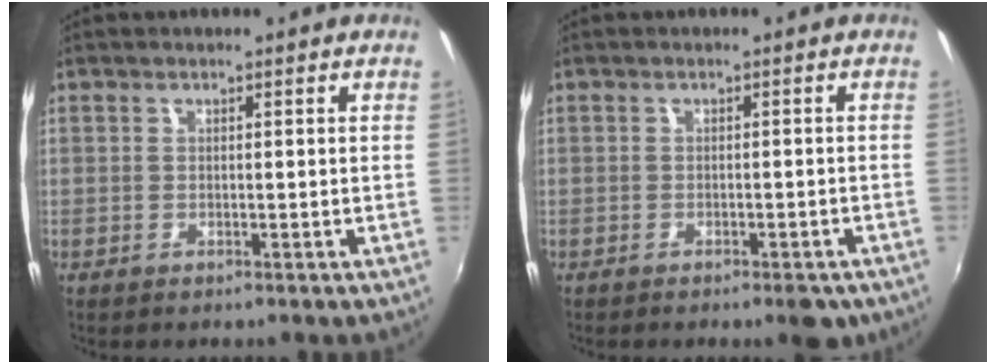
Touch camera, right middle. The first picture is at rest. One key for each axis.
{"total": 4.7, "fx": -3.4, "fy": 1.7, "fz": 2.7, "tx": -0.038, "ty": -0.001, "tz": -0.035}